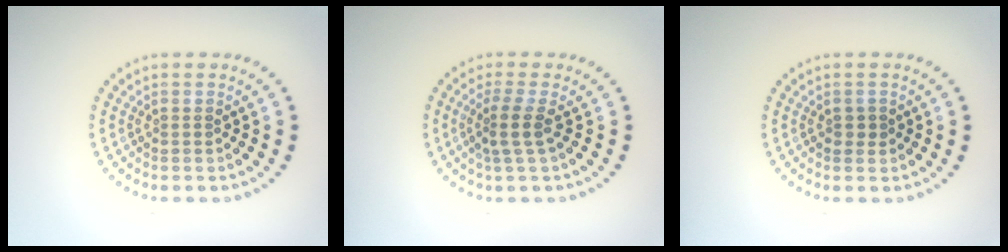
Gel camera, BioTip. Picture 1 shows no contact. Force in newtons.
{"total": 2.2, "press": 1.6, "slide": 1.5}
{"total": 1.1, "press": 1.1, "slide": 0.2}